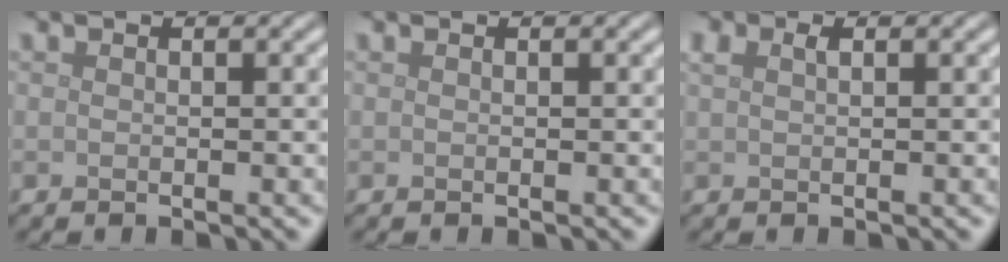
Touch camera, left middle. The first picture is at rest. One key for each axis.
{"total": 0.0}
{"total": 1.2, "fx": 0.6, "fy": 0.6, "fz": 0.9, "tx": -0.019, "ty": 0.003, "tz": 0.016}